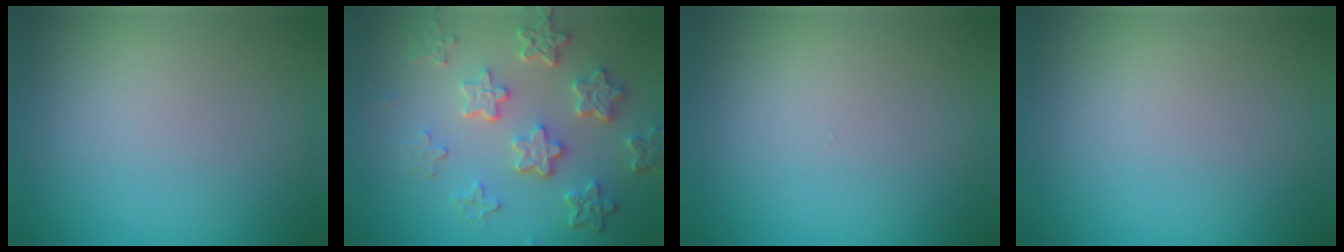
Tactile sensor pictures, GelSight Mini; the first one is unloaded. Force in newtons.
{"total": 5.8, "press": 4.3, "slide": 3.8}
{"total": 0.0}
{"total": 0.0}